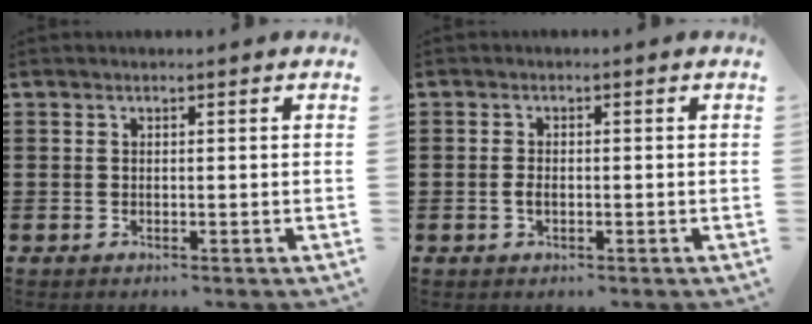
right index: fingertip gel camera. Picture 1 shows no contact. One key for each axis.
{"total": 1.4, "fx": -0.4, "fy": 0.5, "fz": 1.2, "tx": -0.025, "ty": -0.004, "tz": -0.006}